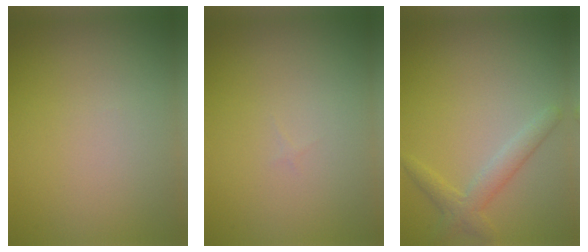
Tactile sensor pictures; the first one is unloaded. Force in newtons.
{"total": 0.0}
{"total": 2.4, "press": 2.4, "slide": 0.2}